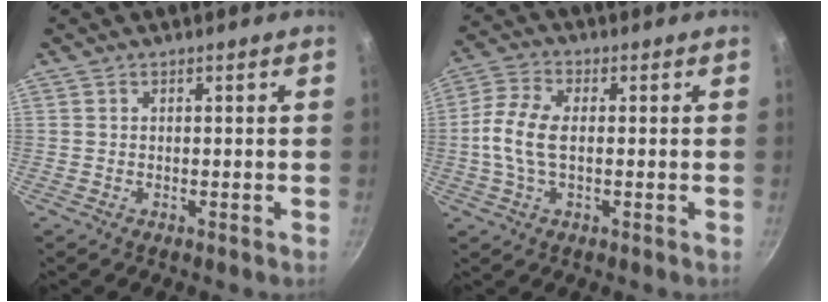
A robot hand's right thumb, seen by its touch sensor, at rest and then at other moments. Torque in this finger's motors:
{"motor_torque": [0.18, 0.32, 0.47, -0.49, 0.08]}